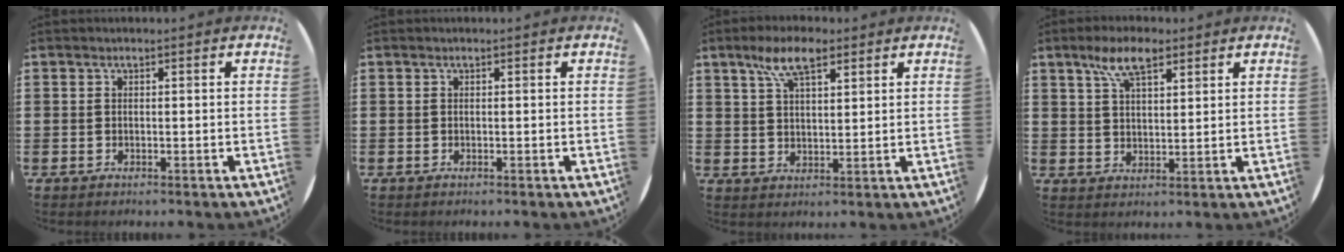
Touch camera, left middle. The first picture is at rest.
{"total": 0.0}
{"total": 6.8, "force": [4.3, 2.8, 4.6], "torque": [-0.092, 0.003, 0.075]}
{"total": 6.5, "force": [4.1, 2.7, 4.2], "torque": [-0.084, 0.004, 0.072]}